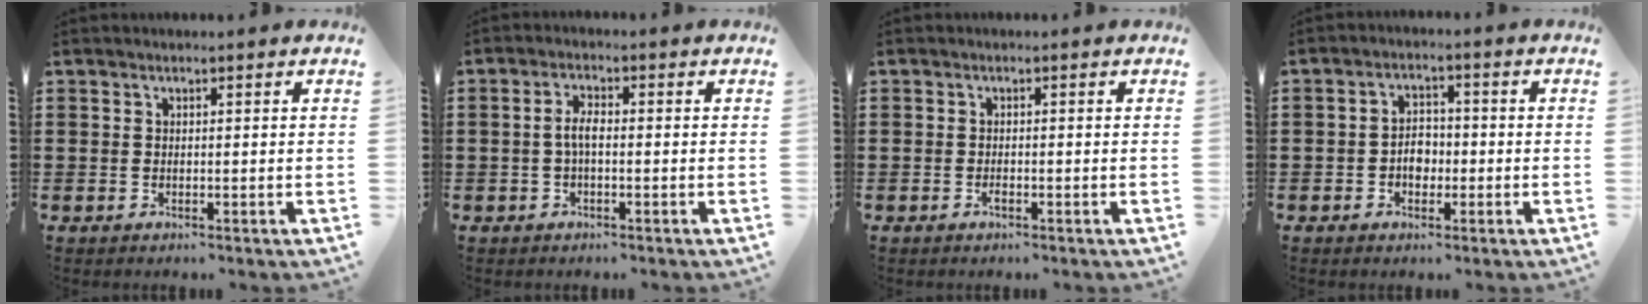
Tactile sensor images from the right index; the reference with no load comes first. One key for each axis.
{"total": 2.9, "fx": -0.4, "fy": 0.8, "fz": 2.8, "tx": -0.065, "ty": -0.001, "tz": -0.011}
{"total": 1.1, "fx": -0.6, "fy": 0.3, "fz": 0.8, "tx": -0.019, "ty": -0.005, "tz": -0.010}
{"total": 3.6, "fx": -0.9, "fy": 2.6, "fz": 2.4, "tx": -0.040, "ty": 0.003, "tz": -0.021}